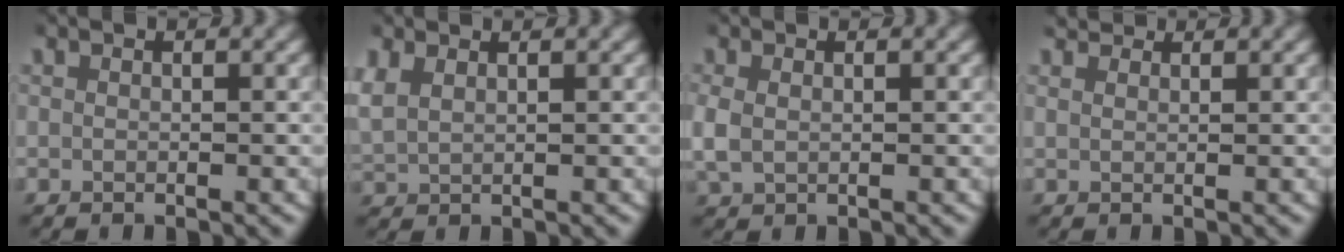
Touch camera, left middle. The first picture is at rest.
{"total": 3.2, "force": [1.3, 2.4, 1.6], "torque": [-0.055, -0.001, 0.031]}
{"total": 2.6, "force": [0.1, 2.0, 1.5], "torque": [-0.052, -0.004, 0.009]}
{"total": 2.2, "force": [2.2, 0.2, 0.5], "torque": [-0.006, 0.004, 0.034]}